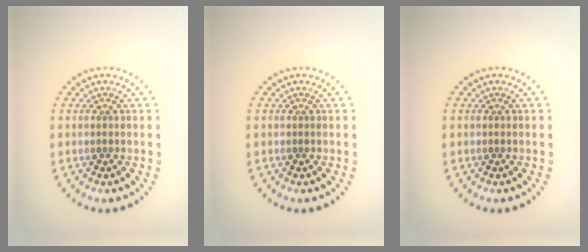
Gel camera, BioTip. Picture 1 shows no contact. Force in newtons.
{"total": 0.0}
{"total": 0.0}